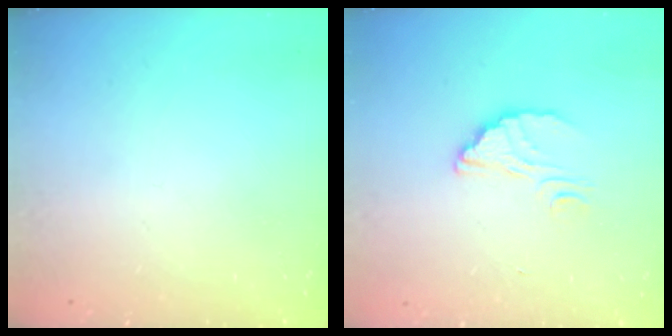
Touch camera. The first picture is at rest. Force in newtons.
{"total": 2.9, "press": 2.9, "slide": 0.0}